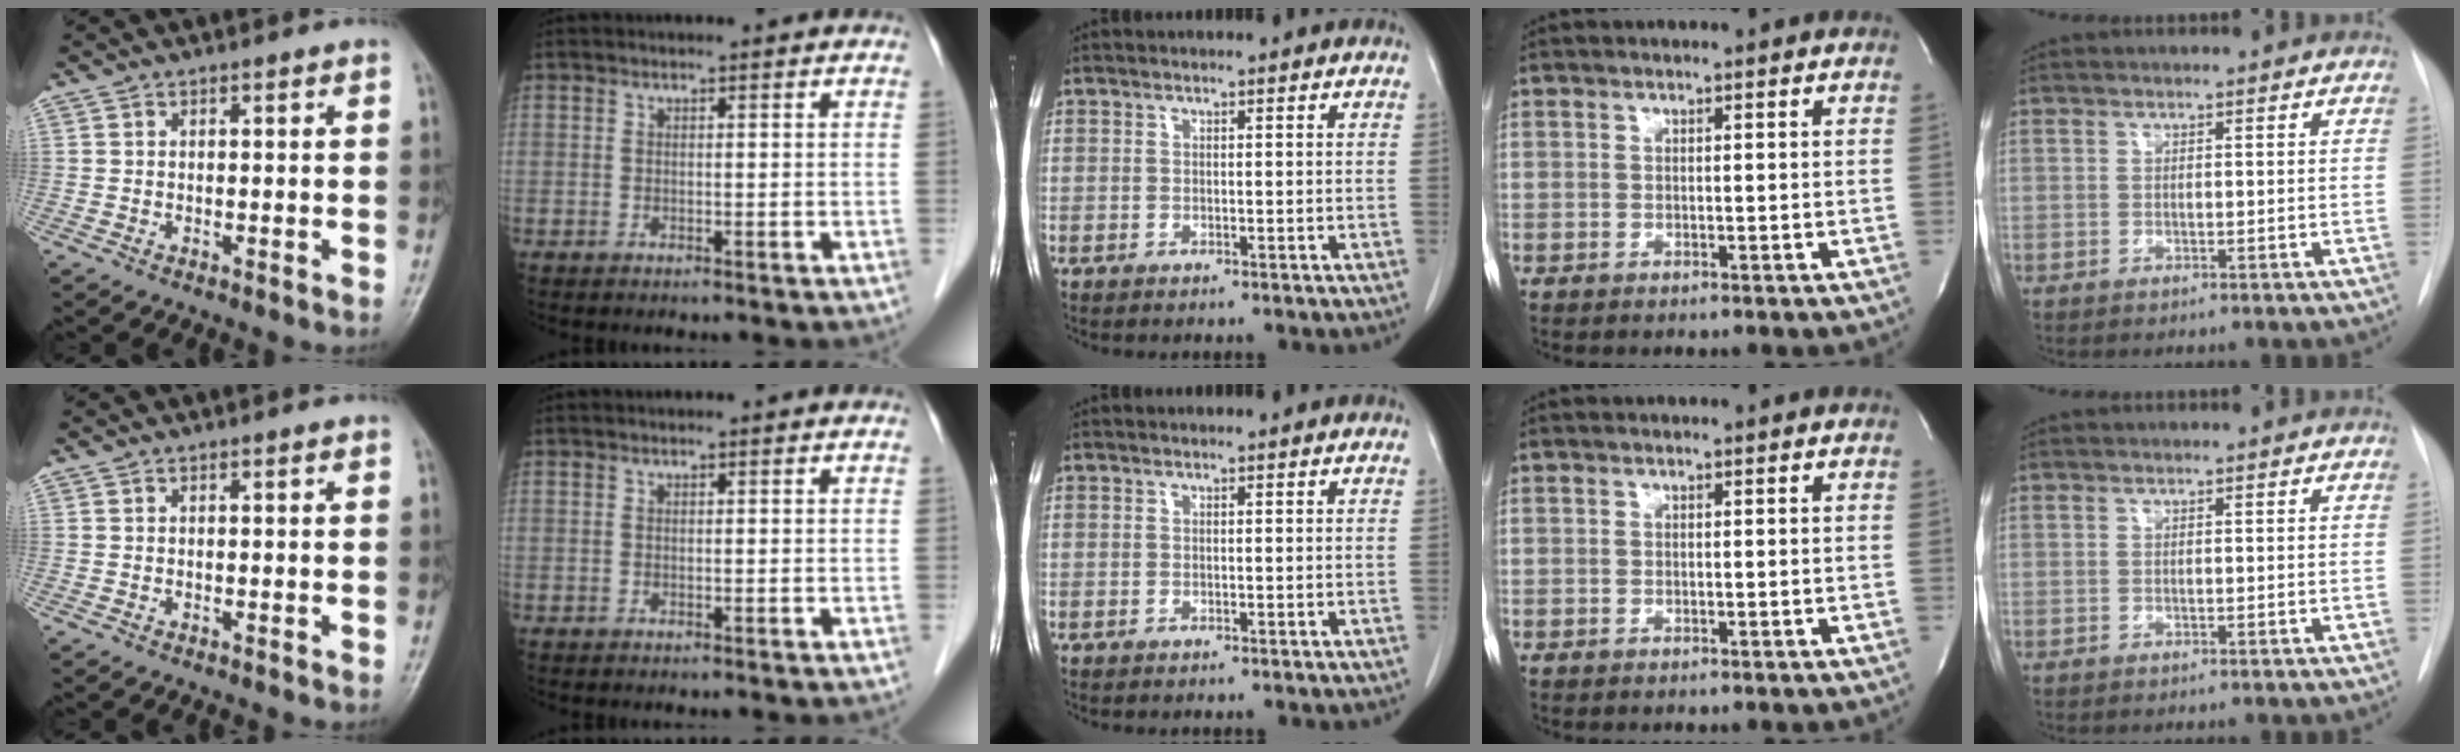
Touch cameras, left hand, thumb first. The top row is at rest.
{}